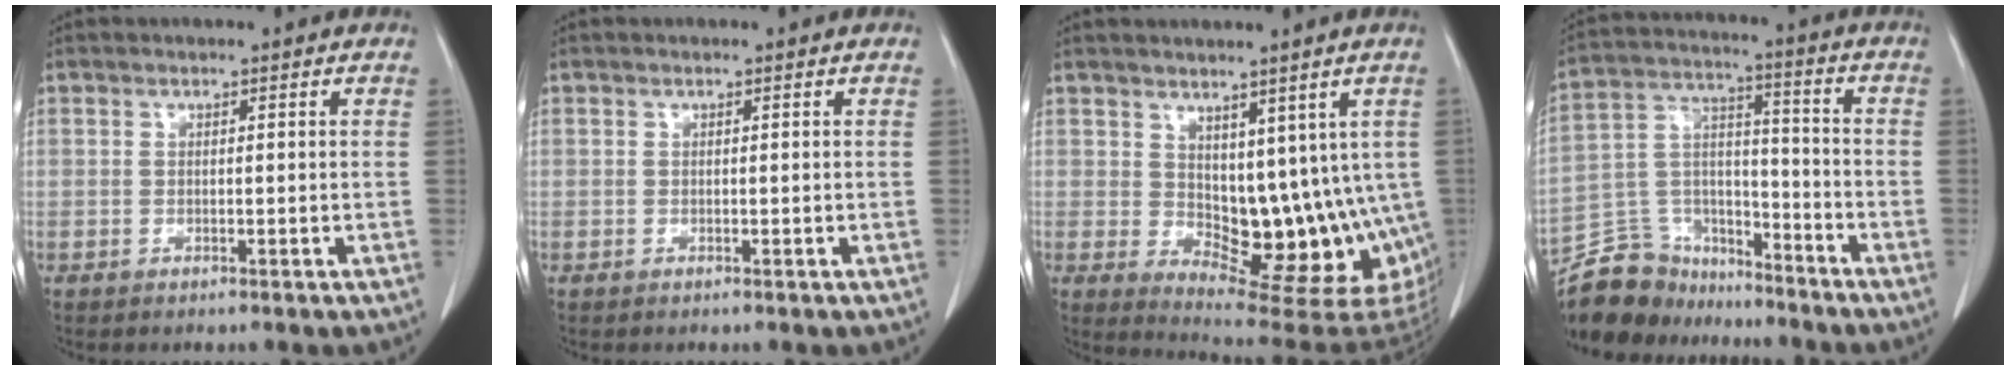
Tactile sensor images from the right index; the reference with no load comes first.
{"total": 0.0}
{"total": 13.8, "force": [0.9, 7.9, 11.3], "torque": [-0.135, -0.008, 0.032]}
{"total": 12.8, "force": [-11.4, 5.7, 0.8], "torque": [-0.020, 0.058, -0.200]}